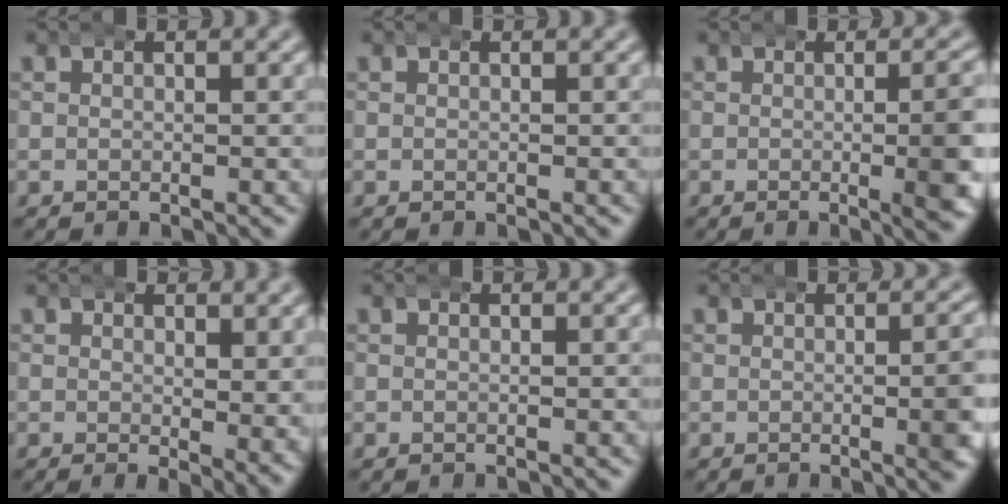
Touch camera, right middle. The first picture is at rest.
{"total": 0.0}
{"total": 5.6, "force": [-0.8, 1.4, 5.4], "torque": [-0.059, 0.010, -0.022]}
{"total": 2.2, "force": [0.3, 0.5, 2.1], "torque": [-0.026, -0.011, 0.007]}
{"total": 0.0}
{"total": 3.7, "force": [-0.3, 1.0, 3.6], "torque": [-0.038, 0.010, -0.014]}